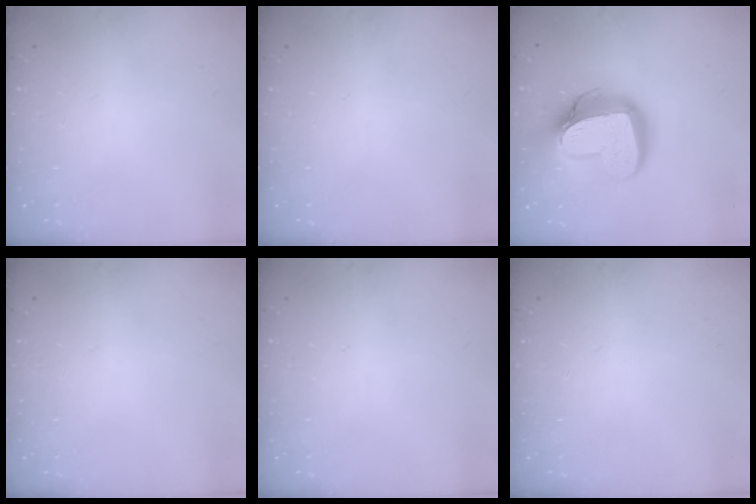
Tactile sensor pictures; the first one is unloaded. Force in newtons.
{"total": 0.0}
{"total": 18.9, "press": 18.8, "slide": 1.6}
{"total": 0.0}
{"total": 0.0}
{"total": 0.0}